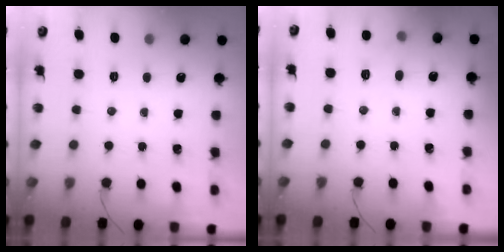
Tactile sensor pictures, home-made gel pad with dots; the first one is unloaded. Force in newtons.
{"total": 7.5, "press": 7.4, "slide": 1.6}